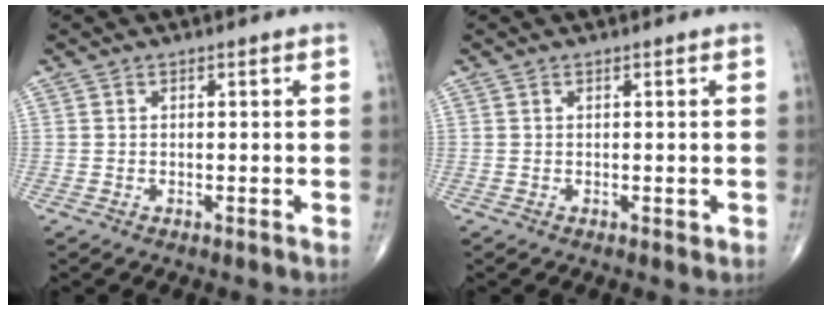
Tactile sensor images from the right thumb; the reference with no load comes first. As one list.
[{"total": 0.6, "force": [0.0, 0.3, 0.5], "torque": [-0.003, 0.000, 0.003]}]